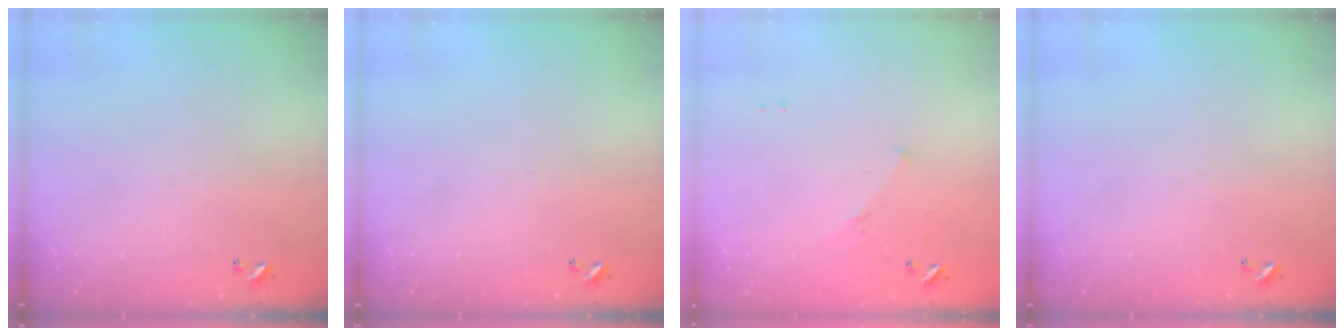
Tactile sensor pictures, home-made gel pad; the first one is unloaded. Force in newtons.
{"total": 0.0}
{"total": 4.7, "press": 4.6, "slide": 0.9}
{"total": 0.0}